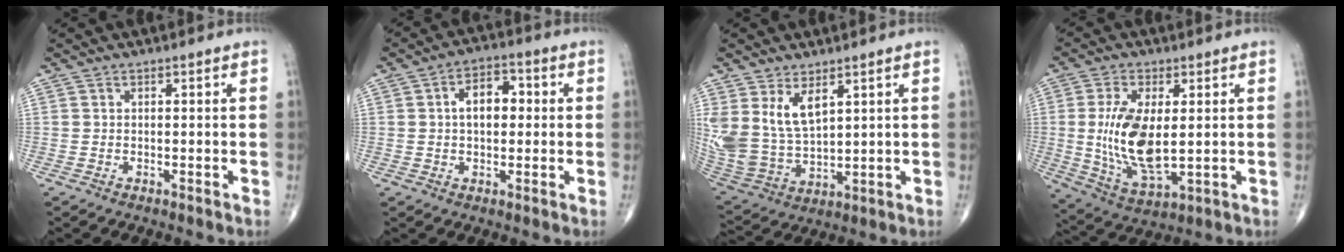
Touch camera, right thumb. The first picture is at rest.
{"total": 7.3, "force": [0.9, 4.5, 5.8], "torque": [-0.078, 0.018, 0.007]}
{"total": 11.7, "force": [5.2, 6.1, 8.5], "torque": [-0.166, -0.026, 0.123]}
{"total": 13.7, "force": [0.7, 6.2, 12.2], "torque": [-0.240, -0.020, 0.026]}